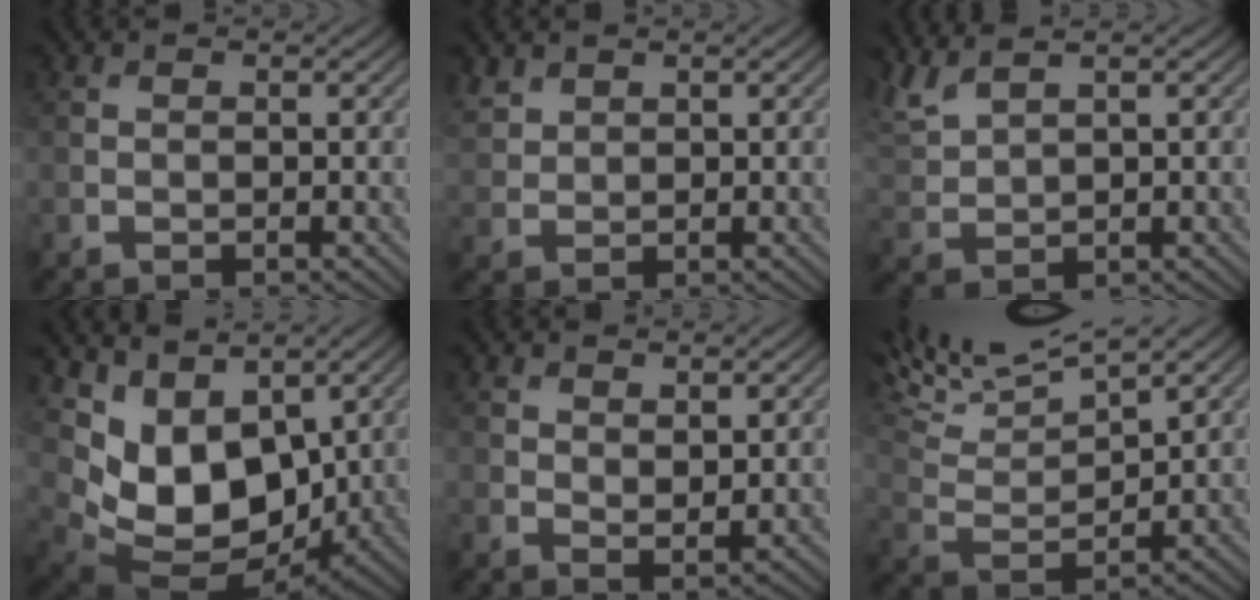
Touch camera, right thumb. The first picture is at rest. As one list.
[{"total": 2.4, "force": [1.8, 1.4, 0.8], "torque": [-0.025, 0.003, 0.044]}, {"total": 4.7, "force": [3.6, 1.1, 2.7], "torque": [-0.082, 0.017, 0.081]}, {"total": 10.1, "force": [2.9, 6.7, 7.0], "torque": [-0.161, -0.023, 0.065]}, {"total": 1.9, "force": [1.4, 0.8, 1.1], "torque": [-0.020, -0.008, 0.030]}, {"total": 12.5, "force": [9.3, 2.7, 7.9], "torque": [-0.159, 0.016, 0.148]}]